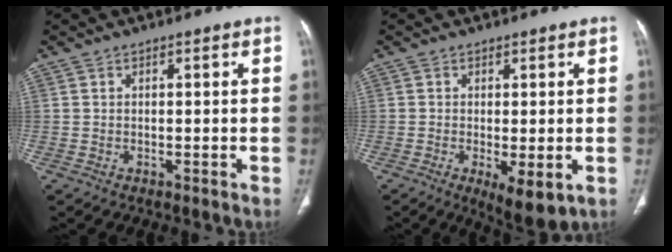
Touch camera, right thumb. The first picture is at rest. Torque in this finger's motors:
{"motor_torque": [-0.20, 0.40, -0.17, 0.04, -0.02]}